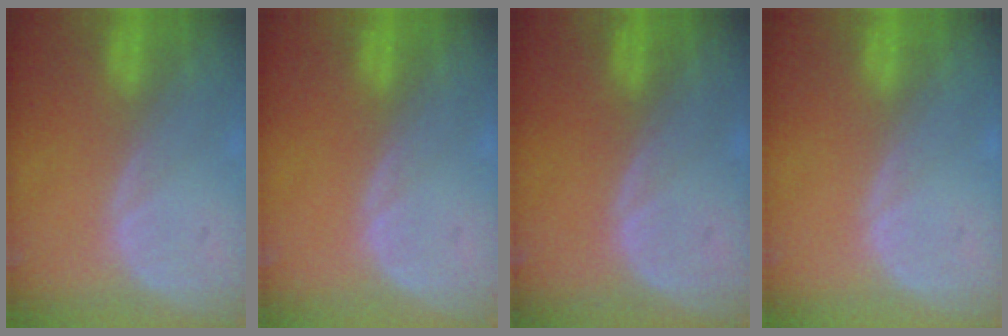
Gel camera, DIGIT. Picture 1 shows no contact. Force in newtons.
{"total": 0.0}
{"total": 0.0}
{"total": 0.0}